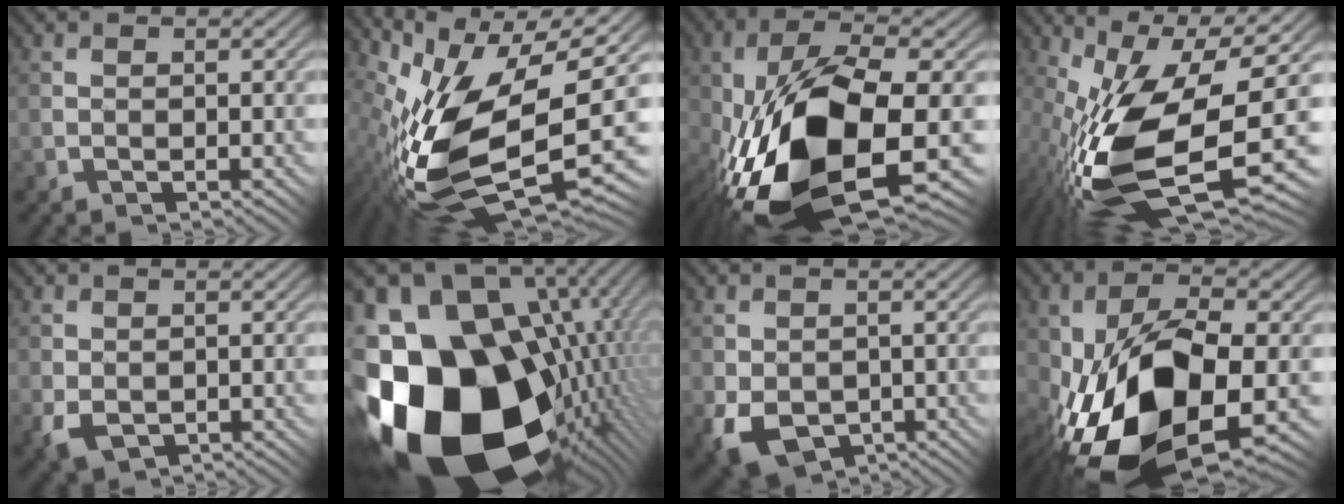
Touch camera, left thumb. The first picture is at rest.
{"total": 14.5, "force": [-1.3, 5.8, 13.2], "torque": [-0.267, -0.010, -0.021]}
{"total": 16.9, "force": [-4.3, 7.4, 14.6], "torque": [-0.304, -0.014, -0.062]}
{"total": 17.5, "force": [-4.0, 6.3, 15.8], "torque": [-0.309, -0.022, -0.075]}
{"total": 3.1, "force": [-1.0, 2.2, 2.0], "torque": [-0.047, -0.012, -0.017]}
{"total": 21.3, "force": [-4.3, 14.5, 14.9], "torque": [-0.328, -0.058, -0.031]}
{"total": 6.8, "force": [-2.5, 4.9, 4.0], "torque": [-0.091, -0.024, -0.040]}
{"total": 17.9, "force": [-5.5, 8.8, 14.6], "torque": [-0.283, -0.022, -0.083]}